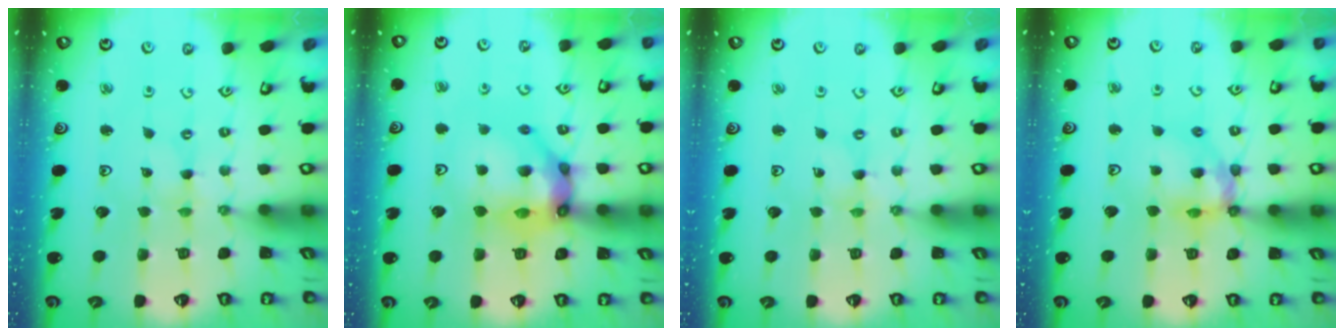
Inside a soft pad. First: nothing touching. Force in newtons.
{"total": 17.0, "press": 16.9, "slide": 1.8}
{"total": 0.0}
{"total": 13.0, "press": 12.9, "slide": 1.6}